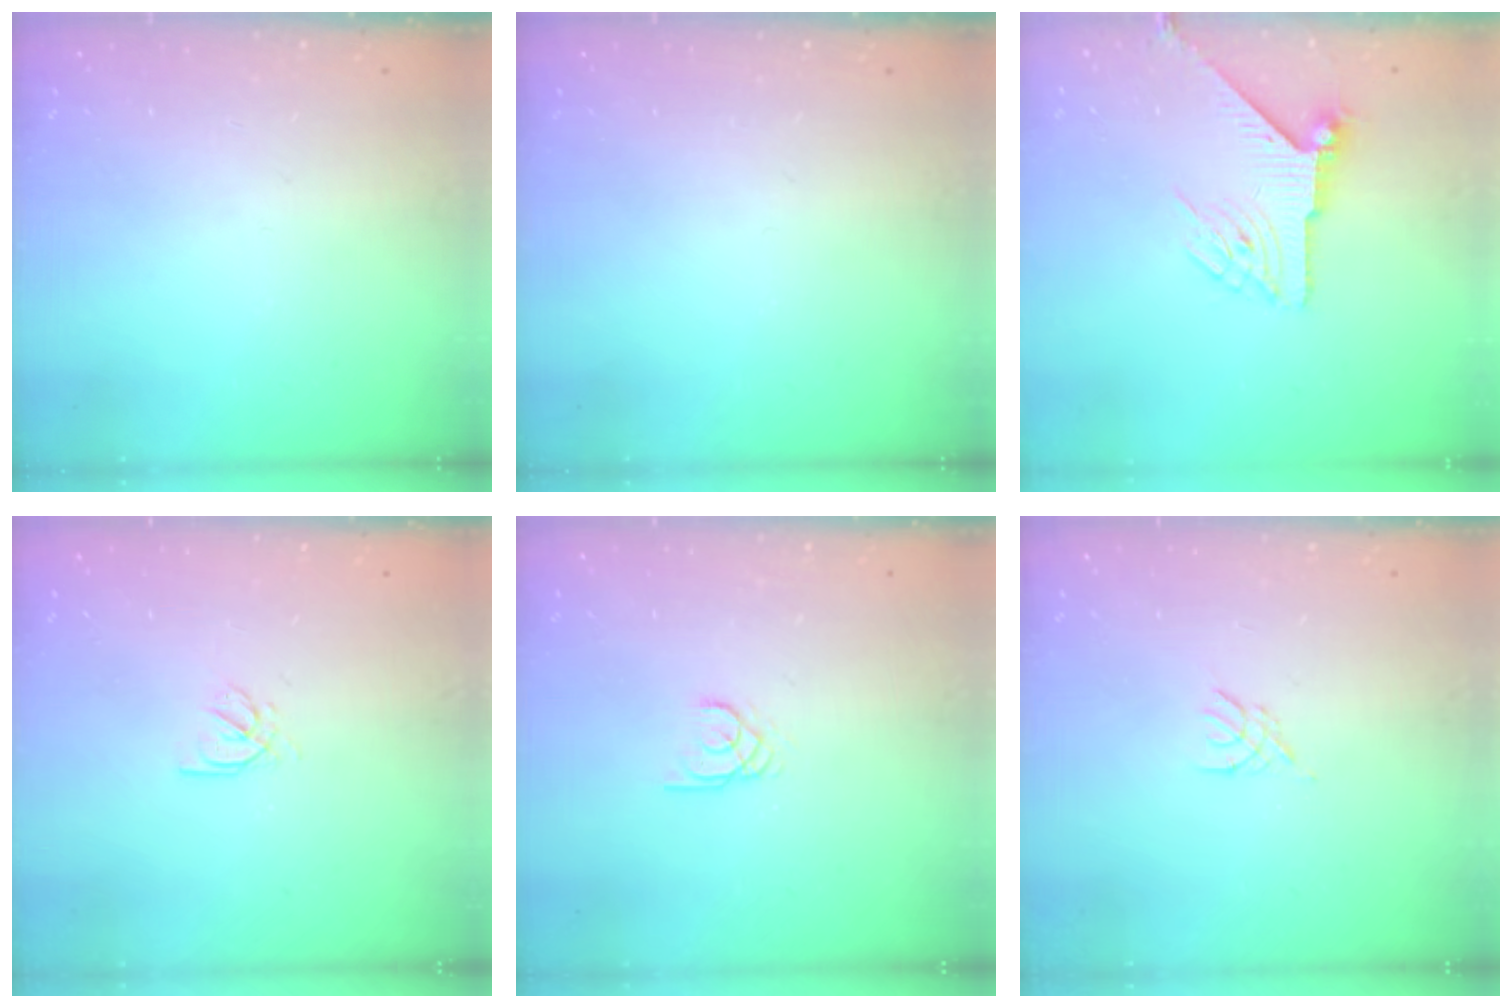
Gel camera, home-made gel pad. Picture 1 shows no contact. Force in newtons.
{"total": 0.0}
{"total": 6.4, "press": 6.4, "slide": 0.1}
{"total": 2.2, "press": 2.2, "slide": 0.4}
{"total": 1.9, "press": 1.9, "slide": 0.0}
{"total": 2.6, "press": 2.5, "slide": 0.6}